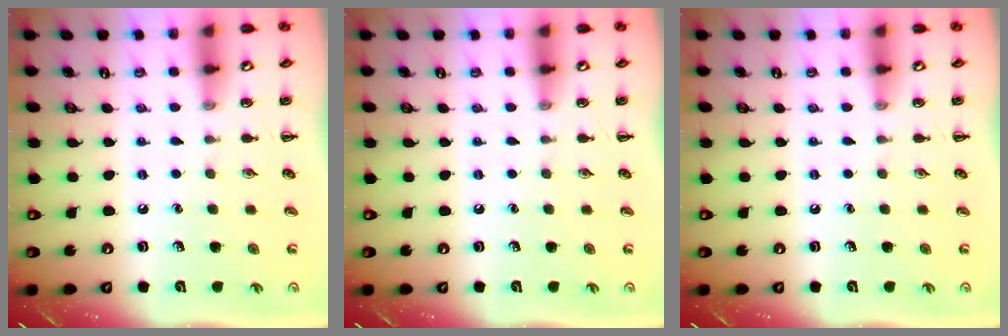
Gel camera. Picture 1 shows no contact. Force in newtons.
{"total": 0.0}
{"total": 0.0}